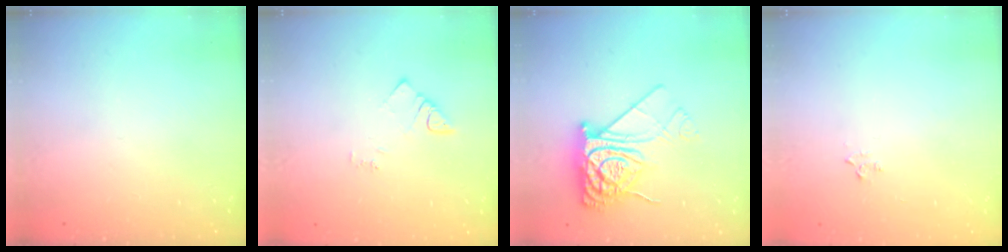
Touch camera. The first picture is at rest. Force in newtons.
{"total": 3.0, "press": 3.0, "slide": 0.6}
{"total": 12.3, "press": 12.3, "slide": 1.0}
{"total": 2.9, "press": 2.8, "slide": 0.4}